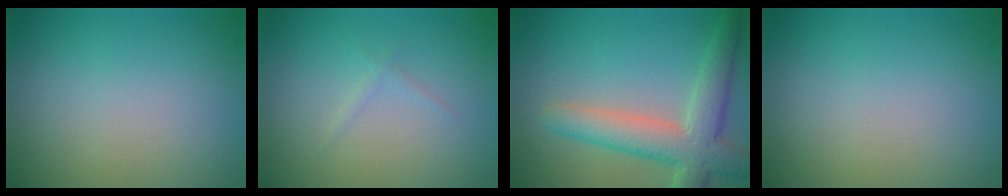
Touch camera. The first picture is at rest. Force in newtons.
{"total": 0.6, "press": 0.6, "slide": 0.0}
{"total": 5.8, "press": 5.8, "slide": 0.4}
{"total": 0.0}